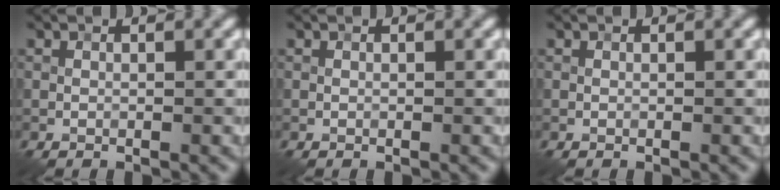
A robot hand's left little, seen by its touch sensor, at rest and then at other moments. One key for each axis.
{"total": 0.0}
{"total": 0.0}